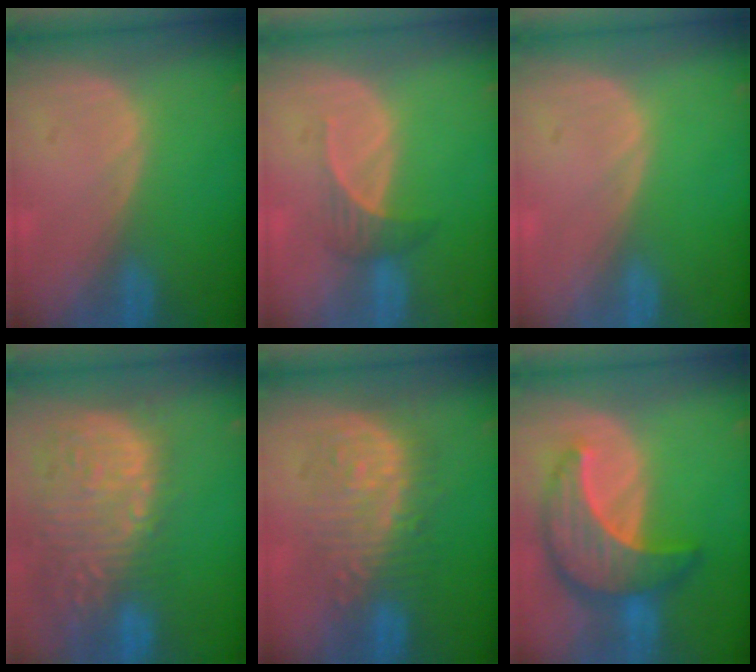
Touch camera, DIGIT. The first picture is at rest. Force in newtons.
{"total": 2.8, "press": 2.7, "slide": 0.9}
{"total": 0.0}
{"total": 15.3, "press": 12.6, "slide": 8.7}
{"total": 9.0, "press": 9.0, "slide": 0.6}
{"total": 10.0, "press": 10.0, "slide": 0.7}